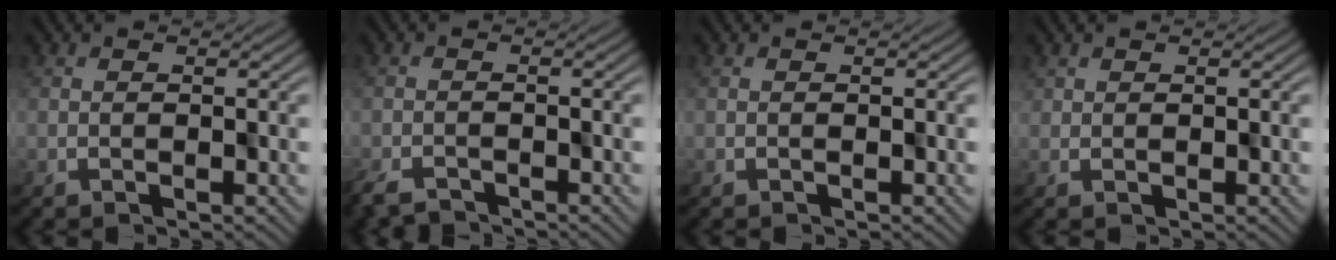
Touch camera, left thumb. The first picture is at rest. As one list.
[{"total": 3.6, "force": [-3.2, 1.1, 1.0], "torque": [-0.021, -0.012, -0.061]}, {"total": 0.0}, {"total": 0.7, "force": [0.2, 0.6, -0.2], "torque": [0.002, -0.003, 0.007]}]